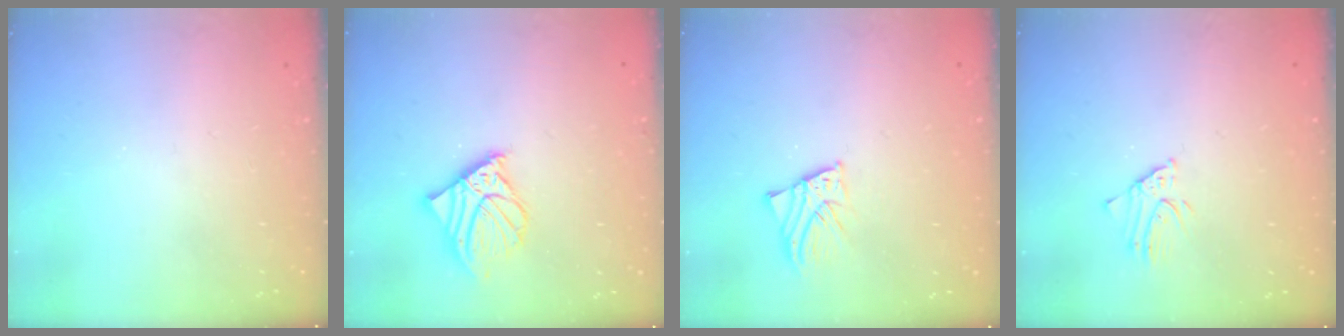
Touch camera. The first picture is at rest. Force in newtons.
{"total": 10.9, "press": 10.8, "slide": 1.6}
{"total": 2.1, "press": 2.1, "slide": 0.1}
{"total": 2.3, "press": 2.3, "slide": 0.1}